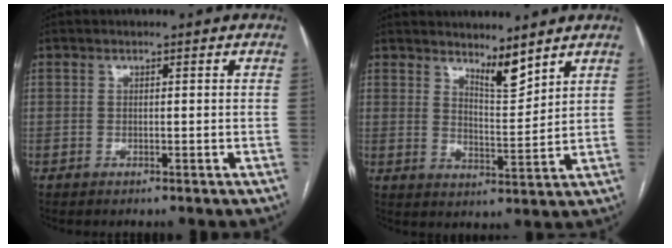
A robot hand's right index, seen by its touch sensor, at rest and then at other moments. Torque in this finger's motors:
{"motor_torque": [0.00, 0.15, 0.02, 0.03]}